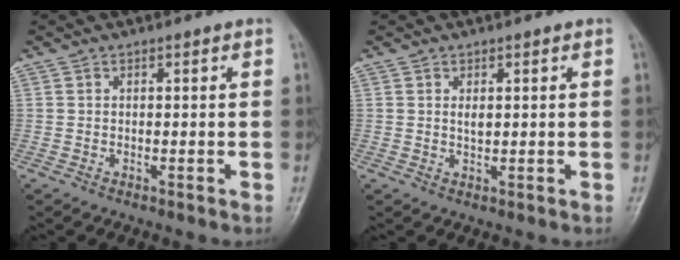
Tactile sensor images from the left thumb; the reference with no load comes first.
{"total": 1.7, "force": [0.5, 0.8, 1.4], "torque": [-0.017, 0.000, 0.012]}